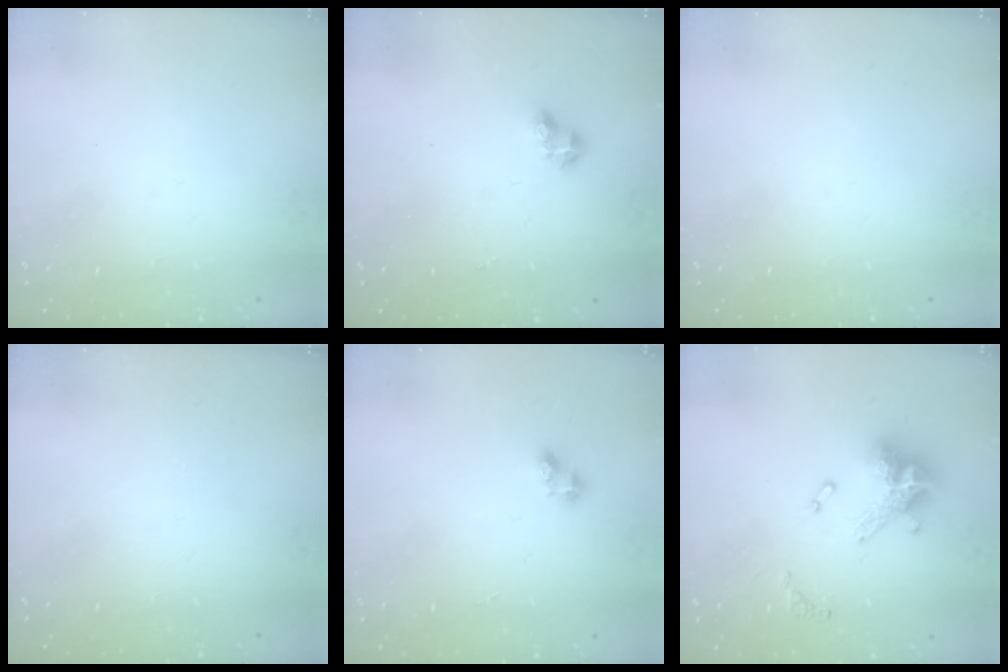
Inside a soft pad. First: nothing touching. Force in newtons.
{"total": 2.9, "press": 2.9, "slide": 0.3}
{"total": 0.0}
{"total": 0.0}
{"total": 2.6, "press": 2.6, "slide": 0.4}
{"total": 13.1, "press": 13.0, "slide": 1.4}